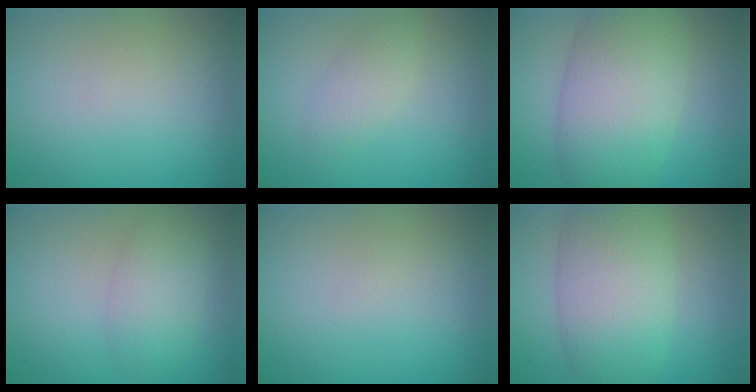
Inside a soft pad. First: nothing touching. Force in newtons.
{"total": 1.9, "press": 1.9, "slide": 0.1}
{"total": 9.0, "press": 9.0, "slide": 0.6}
{"total": 3.5, "press": 3.5, "slide": 0.2}
{"total": 0.0}
{"total": 7.9, "press": 7.9, "slide": 0.2}